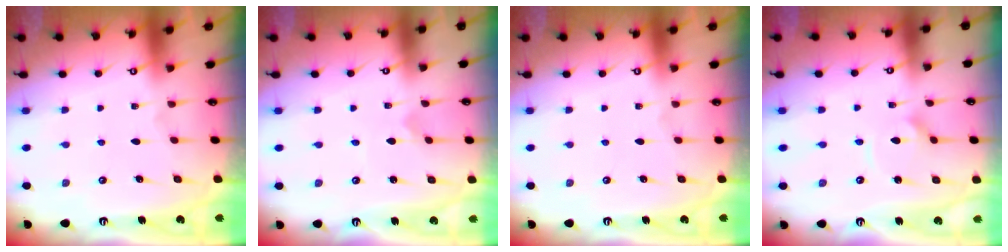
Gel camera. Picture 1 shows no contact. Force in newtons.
{"total": 0.0}
{"total": 0.0}
{"total": 3.8, "press": 3.7, "slide": 0.4}